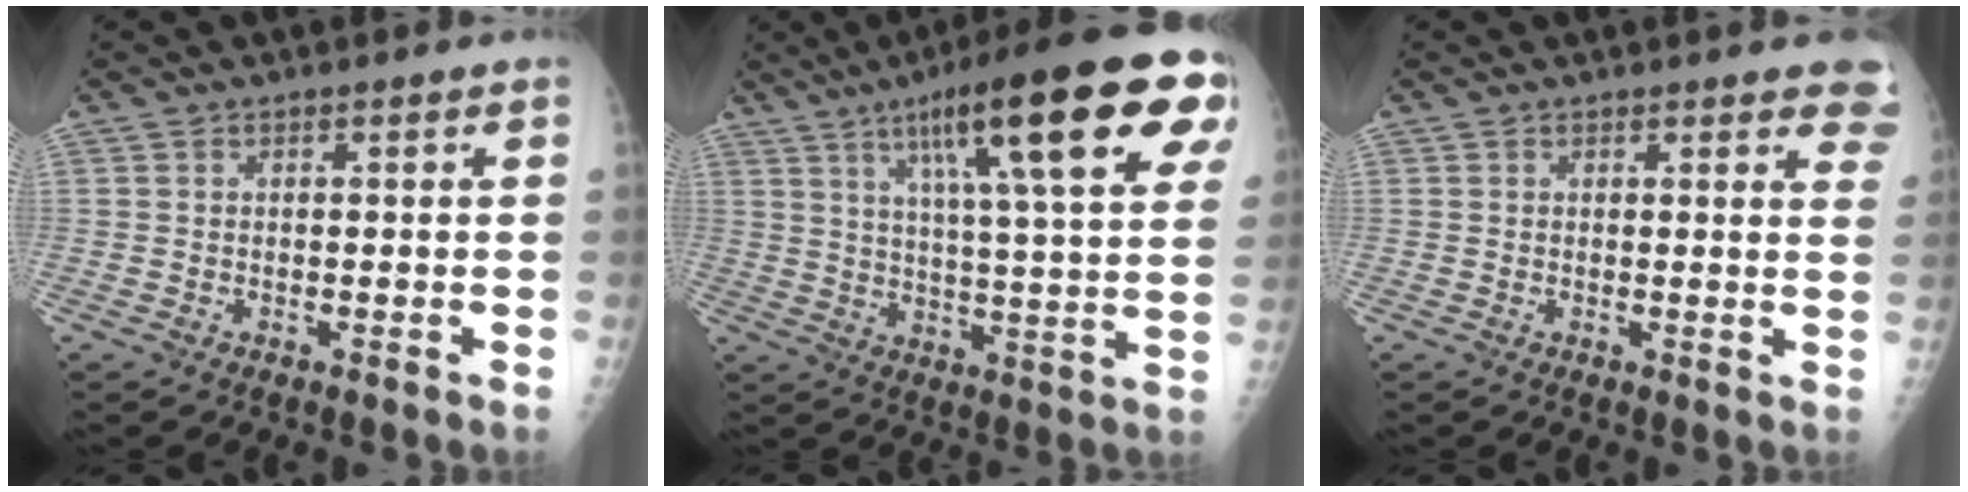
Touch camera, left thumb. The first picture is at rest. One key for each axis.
{"total": 24.7, "fx": 11.4, "fy": 4.7, "fz": 21.3, "tx": -0.305, "ty": -0.004, "tz": 0.166}
{"total": 6.4, "fx": 4.8, "fy": 2.1, "fz": 3.6, "tx": -0.009, "ty": -0.015, "tz": 0.040}